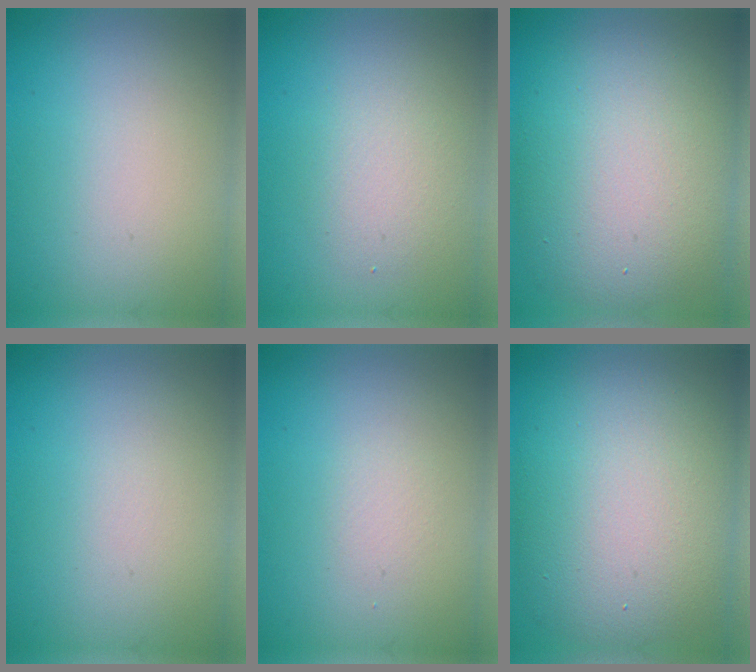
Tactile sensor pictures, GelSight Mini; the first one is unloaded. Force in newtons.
{"total": 2.4, "press": 2.4, "slide": 0.2}
{"total": 10.7, "press": 10.7, "slide": 0.5}
{"total": 0.0}
{"total": 0.7, "press": 0.7, "slide": 0.0}
{"total": 11.4, "press": 11.4, "slide": 0.6}